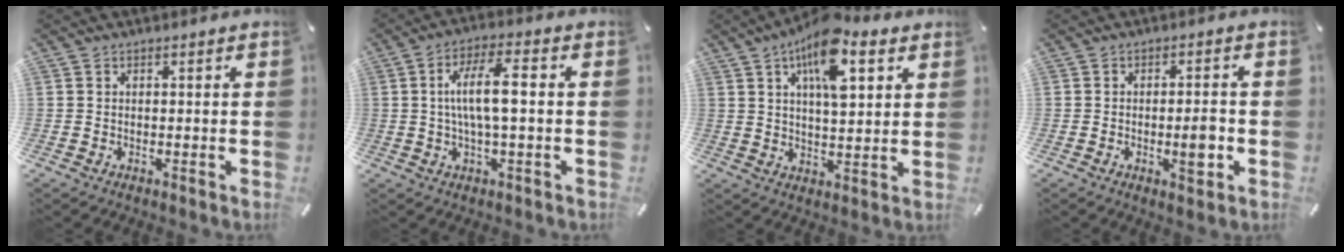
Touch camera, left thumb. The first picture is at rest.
{"total": 9.7, "force": [0.5, 2.8, 9.3], "torque": [-0.182, 0.008, 0.003]}
{"total": 14.0, "force": [7.4, 6.1, 10.2], "torque": [-0.161, -0.022, 0.125]}
{"total": 5.9, "force": [-1.4, 2.1, 5.3], "torque": [-0.077, 0.005, -0.021]}